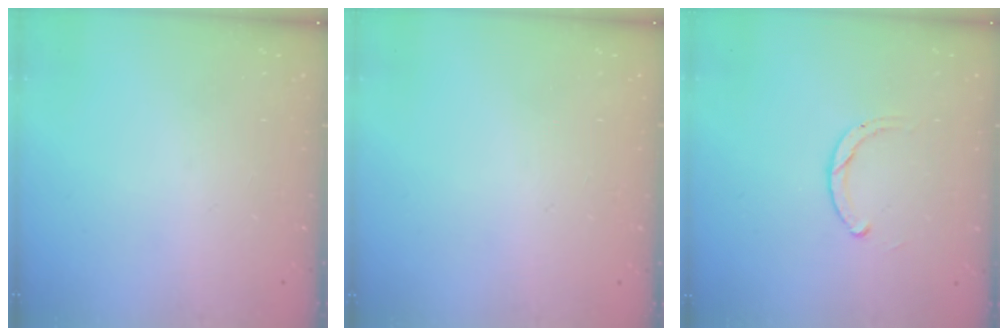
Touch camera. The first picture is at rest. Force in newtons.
{"total": 2.6, "press": 2.6, "slide": 0.2}
{"total": 1.8, "press": 1.8, "slide": 0.2}